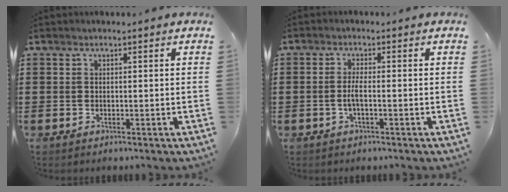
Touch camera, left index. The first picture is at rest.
{"total": 2.3, "force": [-0.7, 0.3, 2.1], "torque": [-0.056, -0.004, -0.019]}